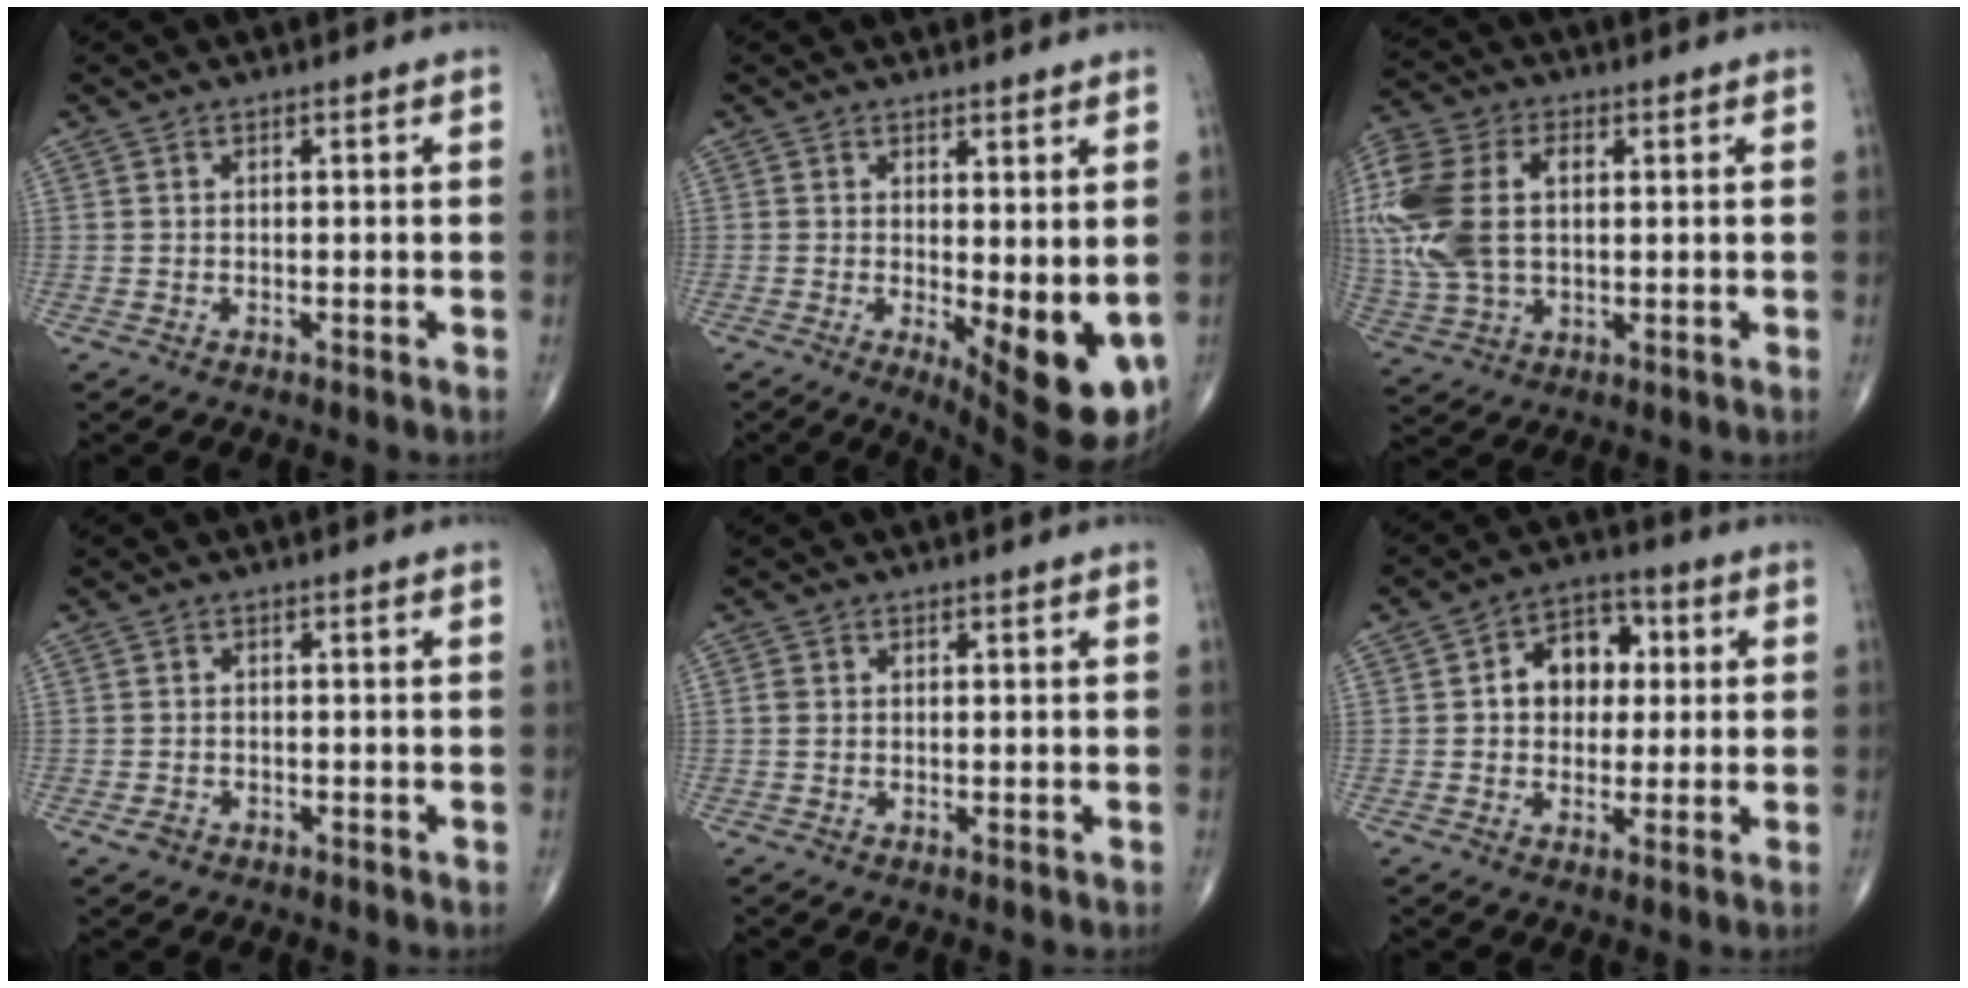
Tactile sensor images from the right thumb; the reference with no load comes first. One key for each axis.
{"total": 10.8, "fx": -1.6, "fy": 3.9, "fz": 10.0, "tx": -0.123, "ty": -0.024, "tz": -0.009}
{"total": 18.1, "fx": 2.0, "fy": 11.4, "fz": 13.9, "tx": -0.344, "ty": 0.008, "tz": 0.040}
{"total": 1.7, "fx": -0.9, "fy": 1.3, "fz": 0.7, "tx": -0.013, "ty": 0.004, "tz": -0.013}
{"total": 1.1, "fx": 0.0, "fy": 0.9, "fz": 0.6, "tx": -0.012, "ty": 0.000, "tz": 0.000}
{"total": 9.6, "fx": 1.5, "fy": 7.3, "fz": 6.1, "tx": -0.049, "ty": 0.017, "tz": 0.015}